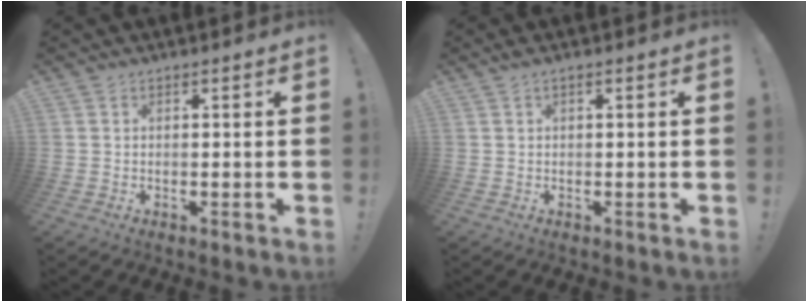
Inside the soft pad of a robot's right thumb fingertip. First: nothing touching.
{"total": 0.7, "force": [0.1, 0.0, 0.7], "torque": [-0.015, 0.001, 0.001]}